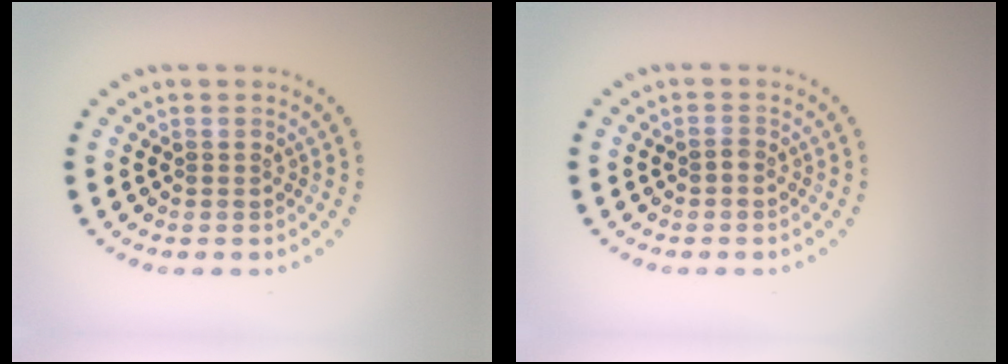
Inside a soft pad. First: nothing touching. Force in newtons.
{"total": 0.5, "press": 0.4, "slide": 0.3}